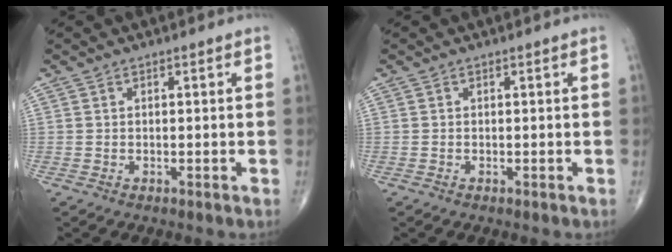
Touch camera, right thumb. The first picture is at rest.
{"total": 0.0}